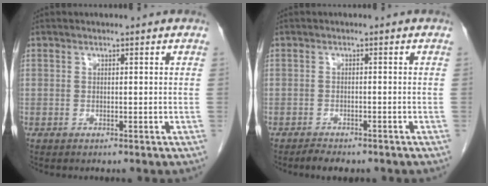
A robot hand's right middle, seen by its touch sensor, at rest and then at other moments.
{"total": 2.8, "force": [-2.3, 0.8, 1.3], "torque": [-0.025, -0.007, -0.031]}